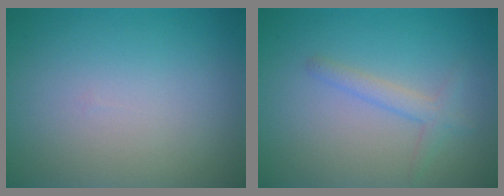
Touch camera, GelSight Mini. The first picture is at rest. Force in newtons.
{"total": 1.8, "press": 1.8, "slide": 0.1}